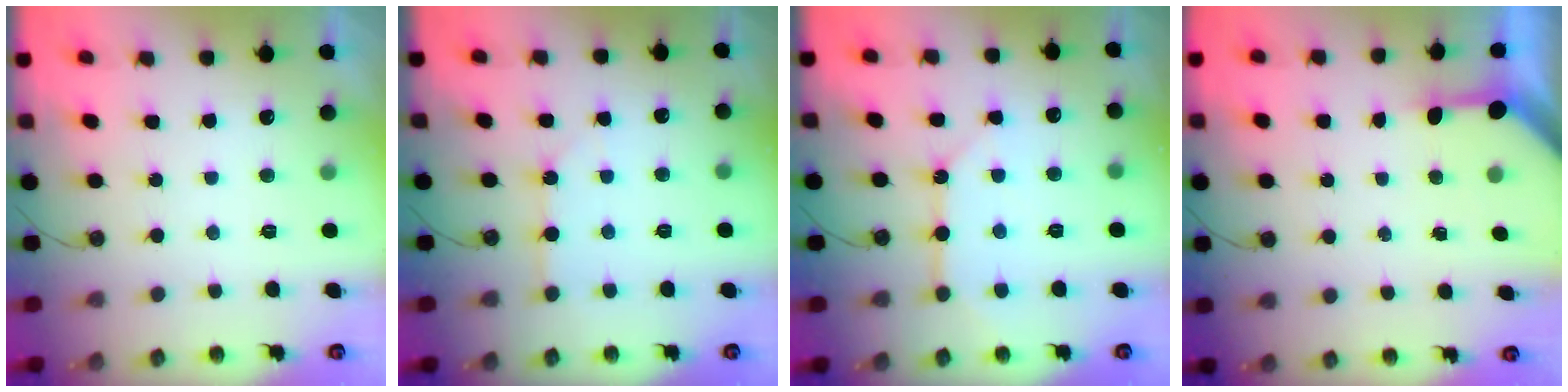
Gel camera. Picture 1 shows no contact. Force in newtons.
{"total": 3.8, "press": 3.8, "slide": 0.6}
{"total": 8.3, "press": 8.3, "slide": 0.6}
{"total": 3.3, "press": 3.3, "slide": 0.4}